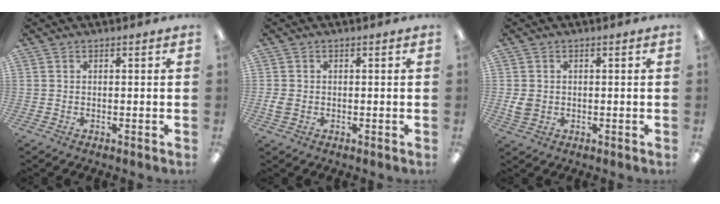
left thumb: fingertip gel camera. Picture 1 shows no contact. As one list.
[{"total": 2.3, "force": [-0.3, 1.7, 1.5], "torque": [-0.033, 0.004, -0.006]}, {"total": 3.4, "force": [0.2, 2.8, 1.9], "torque": [-0.036, 0.000, 0.002]}]